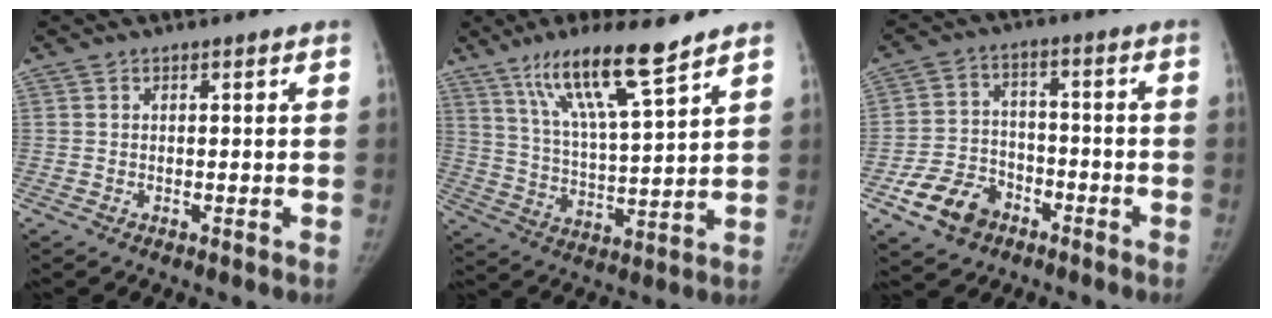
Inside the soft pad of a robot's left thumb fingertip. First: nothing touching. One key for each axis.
{"total": 14.6, "fx": 10.0, "fy": 1.8, "fz": 10.5, "tx": -0.180, "ty": -0.048, "tz": 0.185}
{"total": 10.0, "fx": -5.5, "fy": 7.2, "fz": 4.2, "tx": -0.052, "ty": 0.033, "tz": -0.097}